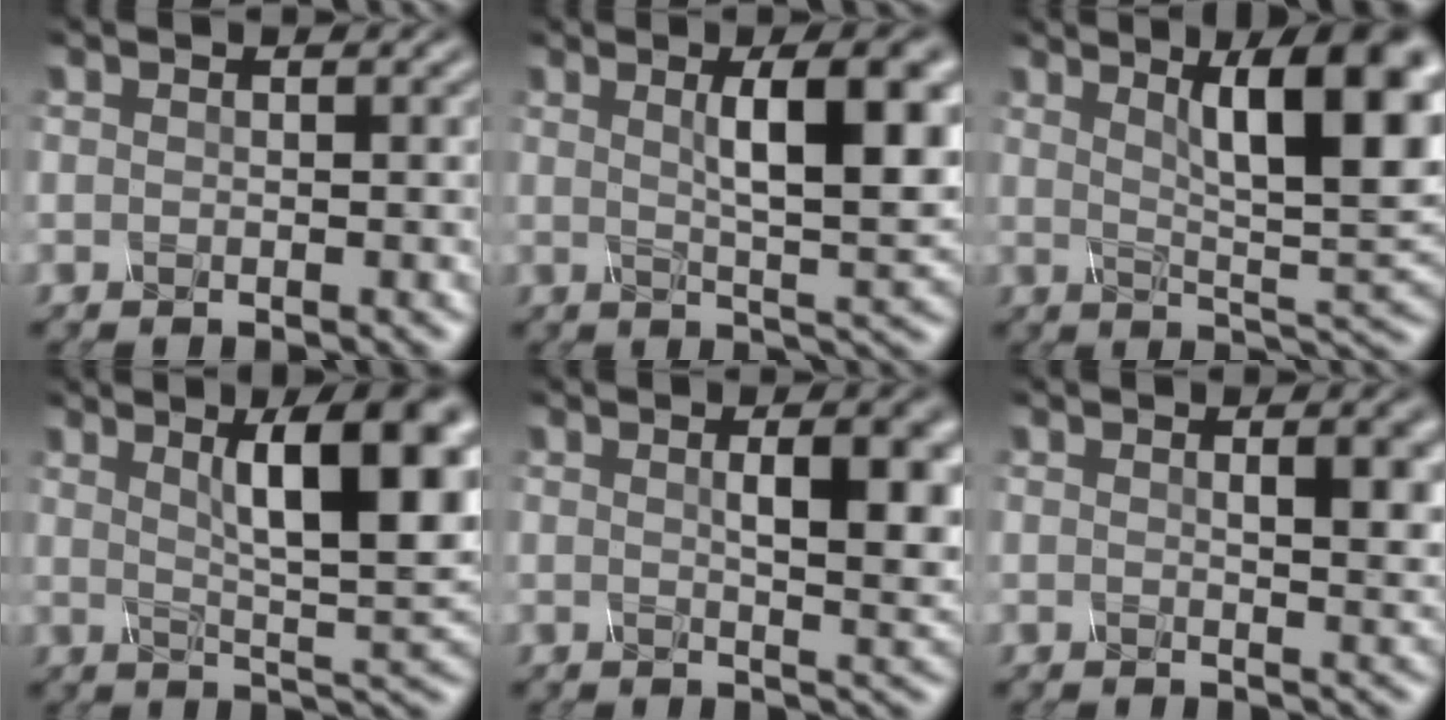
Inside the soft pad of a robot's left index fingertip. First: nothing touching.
{"total": 8.2, "force": [1.8, 1.7, 7.8], "torque": [-0.092, 0.014, 0.042]}
{"total": 11.7, "force": [3.9, 3.1, 10.5], "torque": [-0.116, 0.017, 0.069]}
{"total": 10.8, "force": [3.1, 2.6, 10.0], "torque": [-0.114, 0.013, 0.058]}
{"total": 6.3, "force": [1.1, 1.7, 6.0], "torque": [-0.055, 0.016, 0.026]}
{"total": 3.4, "force": [0.7, 0.8, 3.3], "torque": [-0.031, 0.013, 0.019]}